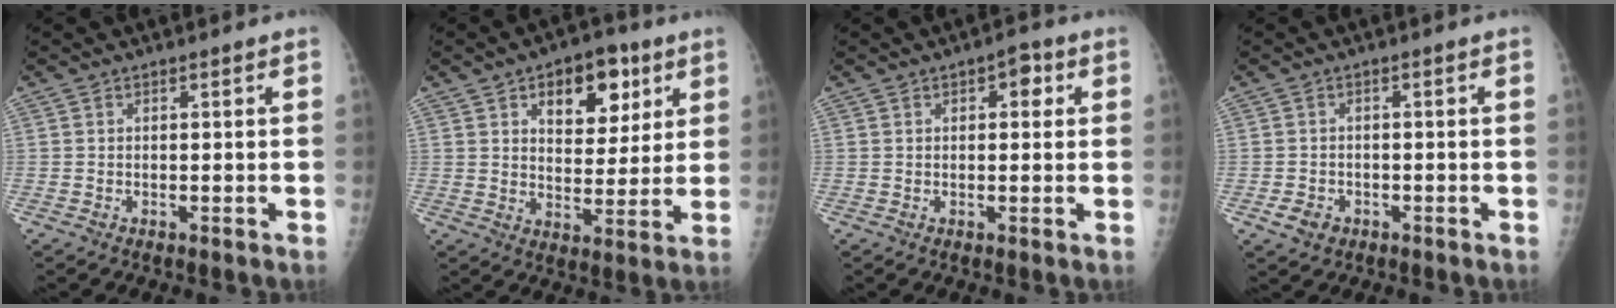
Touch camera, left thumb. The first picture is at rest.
{"total": 12.5, "force": [5.8, 7.5, 8.1], "torque": [-0.070, -0.020, 0.086]}
{"total": 3.5, "force": [1.2, 2.1, 2.6], "torque": [-0.015, 0.003, 0.010]}
{"total": 3.3, "force": [-1.6, 2.5, 1.4], "torque": [-0.019, 0.008, -0.020]}